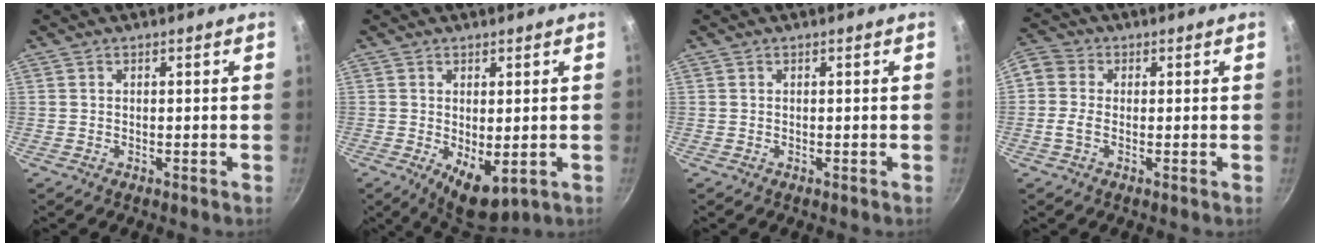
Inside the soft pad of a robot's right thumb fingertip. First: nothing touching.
{"total": 7.0, "force": [-0.9, 3.3, 6.1], "torque": [-0.075, -0.014, 0.001]}
{"total": 0.0}
{"total": 5.8, "force": [-0.6, 4.4, 3.8], "torque": [-0.083, 0.022, -0.027]}